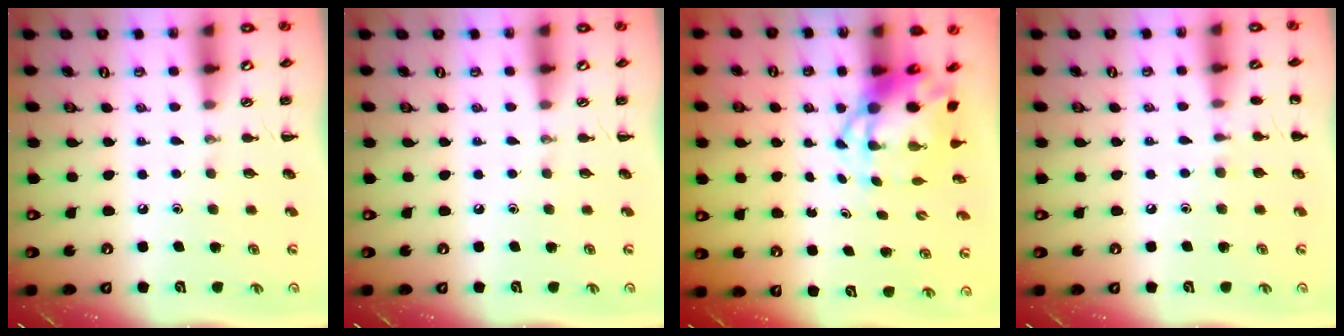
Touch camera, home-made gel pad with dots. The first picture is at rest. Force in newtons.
{"total": 0.0}
{"total": 6.6, "press": 6.3, "slide": 2.1}
{"total": 4.8, "press": 4.5, "slide": 1.5}